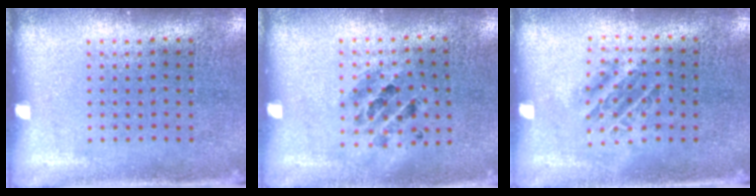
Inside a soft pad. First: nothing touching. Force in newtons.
{"total": 0.9, "press": 0.9, "slide": 0.3}
{"total": 1.1, "press": 1.0, "slide": 0.4}